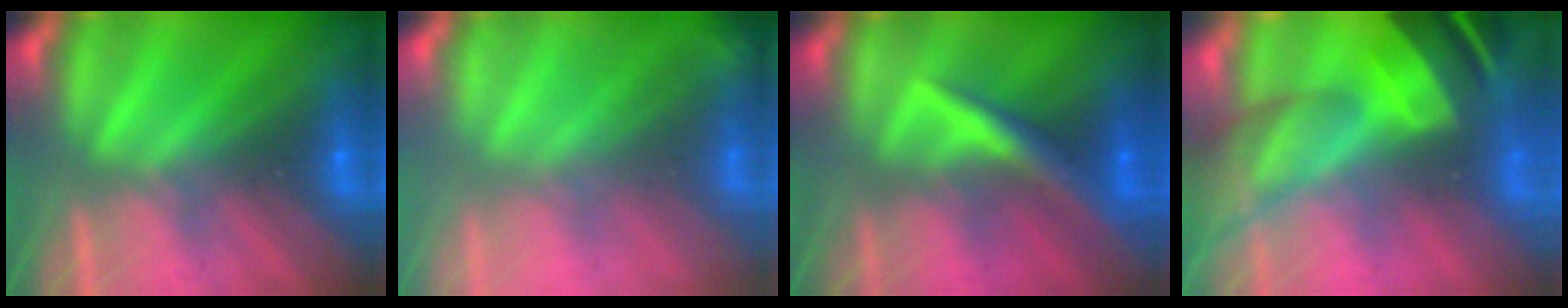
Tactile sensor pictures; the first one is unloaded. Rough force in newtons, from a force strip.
{"total": 1.8}
{"total": 2.4}
{"total": 9.3}